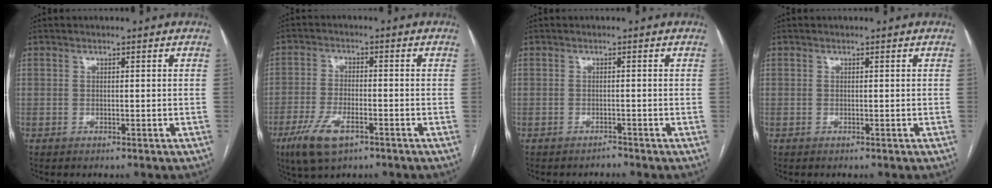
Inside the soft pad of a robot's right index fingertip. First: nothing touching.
{"total": 7.8, "force": [-4.4, 2.7, 5.9], "torque": [-0.126, -0.014, -0.075]}
{"total": 0.8, "force": [-0.8, 0.0, -0.2], "torque": [0.004, -0.004, -0.012]}
{"total": 0.0}